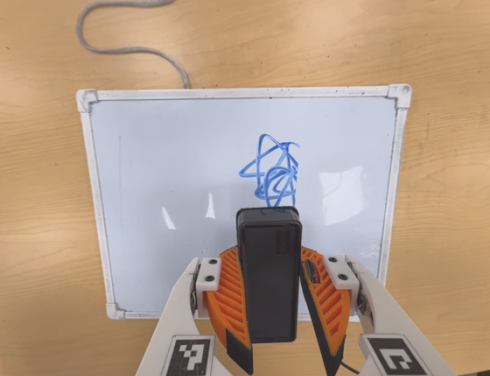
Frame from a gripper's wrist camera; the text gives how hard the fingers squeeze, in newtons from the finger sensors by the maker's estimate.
{"total": 8.8, "left": 8.8, "right": 8.9}